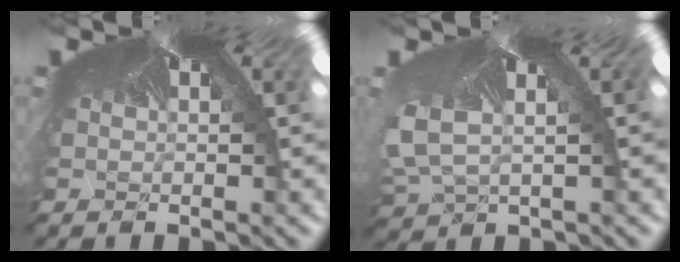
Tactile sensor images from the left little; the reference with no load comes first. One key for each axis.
{"total": 2.9, "fx": -2.8, "fy": 0.2, "fz": -0.9, "tx": -0.036, "ty": -0.049, "tz": -0.006}